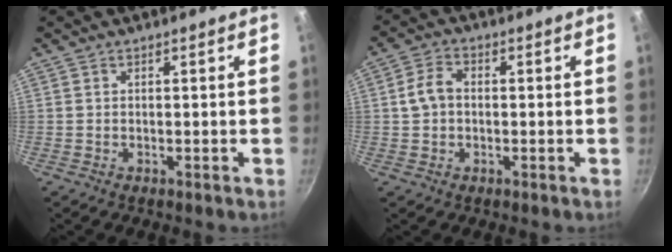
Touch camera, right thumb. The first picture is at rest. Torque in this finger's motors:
{"motor_torque": [-0.35, 0.40, 0.65, -0.21, 0.04]}